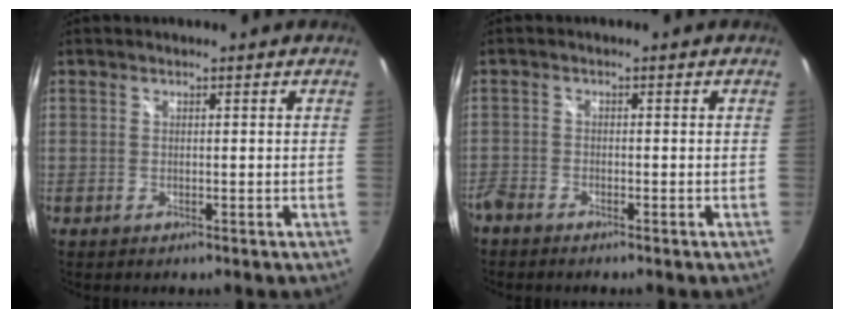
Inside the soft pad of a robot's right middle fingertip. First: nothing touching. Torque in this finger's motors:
{"motor_torque": [1.14, -0.99, 0.39, 0.21]}